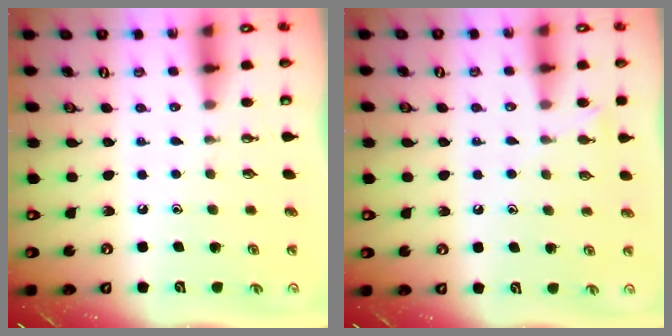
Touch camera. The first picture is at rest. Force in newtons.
{"total": 6.5, "press": 6.5, "slide": 0.3}